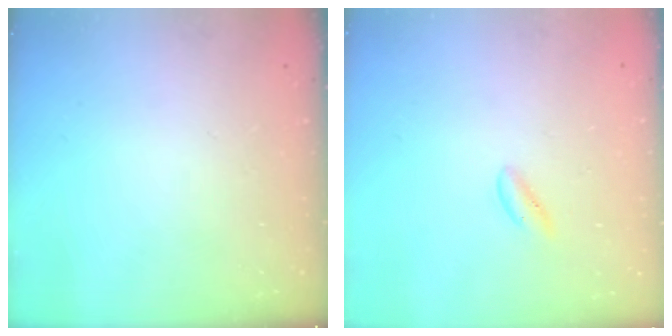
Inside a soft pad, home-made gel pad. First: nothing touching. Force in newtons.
{"total": 0.0}